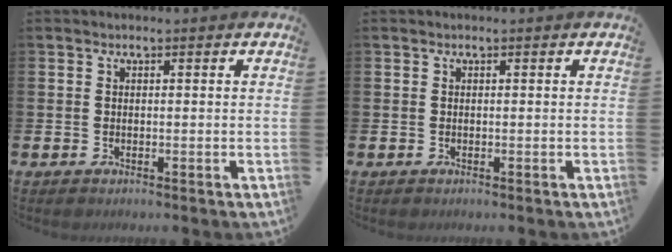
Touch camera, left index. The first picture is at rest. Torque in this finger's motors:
{"motor_torque": [0.00, 0.00, 0.04, 0.00]}